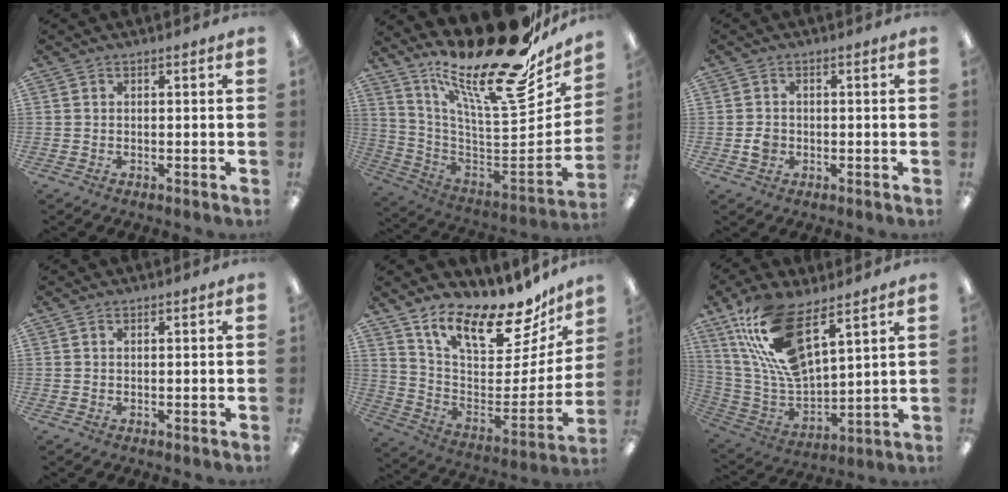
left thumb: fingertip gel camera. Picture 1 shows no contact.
{"total": 25.6, "force": [17.5, 7.3, 17.1], "torque": [-0.228, -0.153, 0.291]}
{"total": 2.6, "force": [-0.4, 2.1, 1.4], "torque": [-0.026, 0.005, -0.008]}
{"total": 0.8, "force": [0.3, 0.3, 0.7], "torque": [-0.014, 0.002, 0.005]}
{"total": 19.6, "force": [14.8, 7.0, 10.9], "torque": [-0.161, -0.116, 0.251]}
{"total": 18.6, "force": [11.4, 7.4, 12.8], "torque": [-0.280, -0.052, 0.202]}